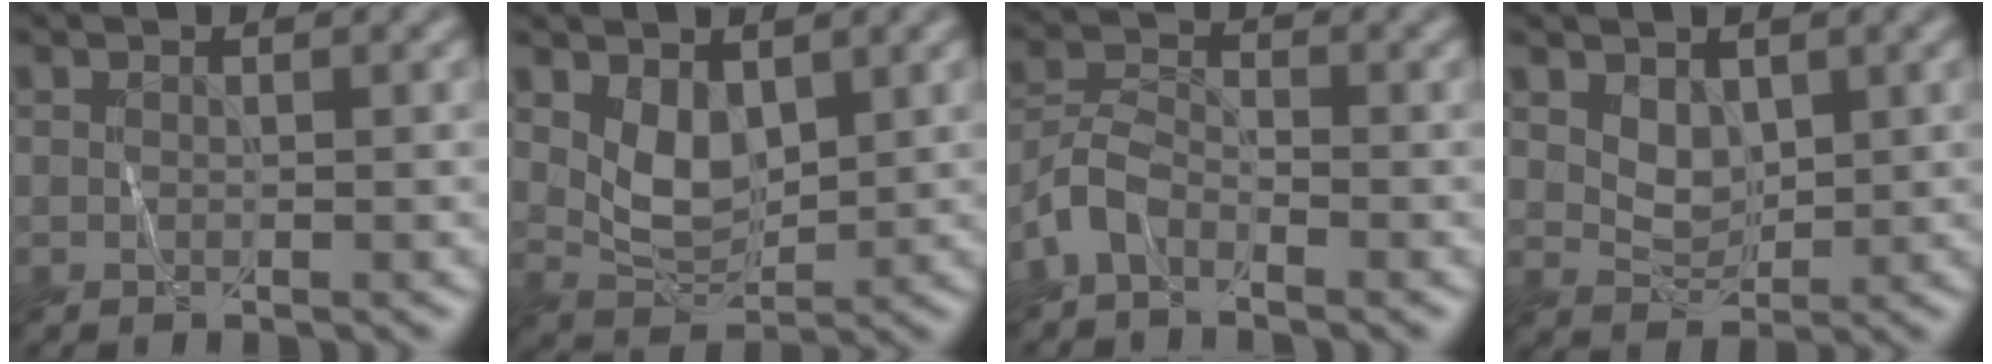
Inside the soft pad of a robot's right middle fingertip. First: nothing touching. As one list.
[{"total": 3.4, "force": [1.5, 2.1, 2.2], "torque": [-0.052, -0.006, 0.037]}, {"total": 3.1, "force": [-2.1, 1.5, 1.6], "torque": [-0.035, 0.008, -0.052]}, {"total": 2.0, "force": [1.1, 1.4, 0.9], "torque": [-0.025, -0.005, 0.030]}]